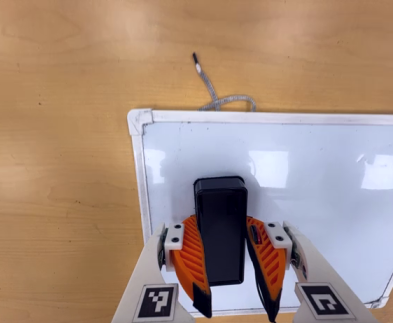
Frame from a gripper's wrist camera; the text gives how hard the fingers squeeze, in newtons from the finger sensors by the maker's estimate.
{"total": 12.4, "left": 11.8, "right": 13.1}